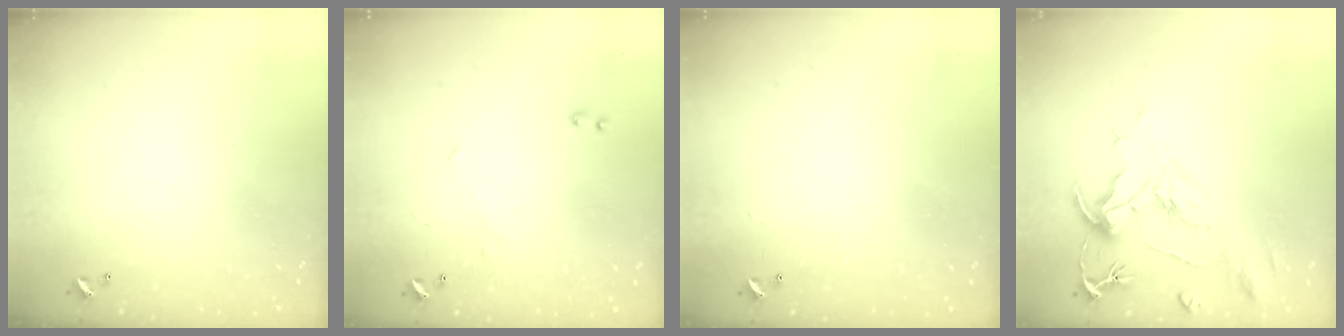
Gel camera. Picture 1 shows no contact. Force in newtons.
{"total": 0.7, "press": 0.3, "slide": 0.6}
{"total": 2.6, "press": 2.6, "slide": 0.4}
{"total": 1.8, "press": 0.8, "slide": 1.5}